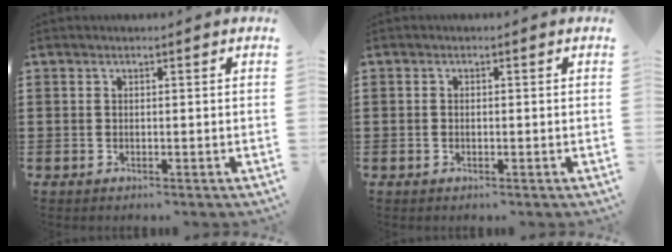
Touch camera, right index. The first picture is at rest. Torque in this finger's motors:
{"motor_torque": [-0.76, 1.38, -0.01, 0.00]}